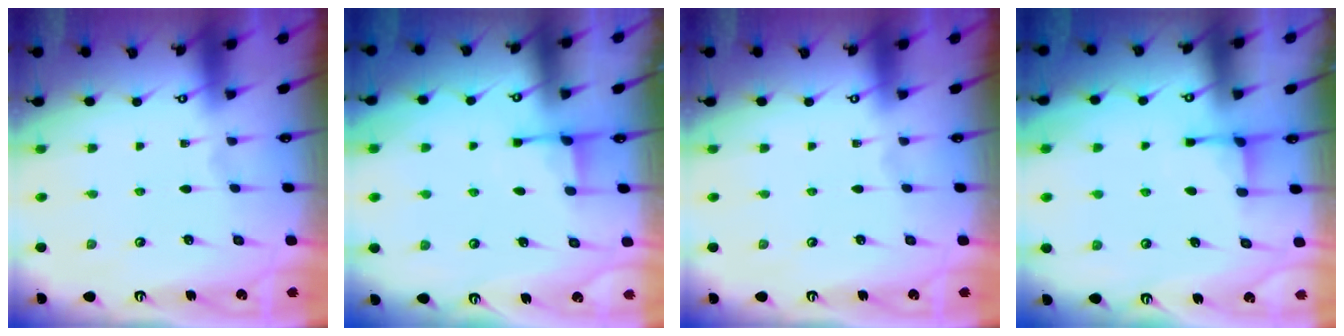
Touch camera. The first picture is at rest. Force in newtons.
{"total": 2.7, "press": 2.6, "slide": 0.7}
{"total": 0.0}
{"total": 2.4, "press": 2.4, "slide": 0.3}